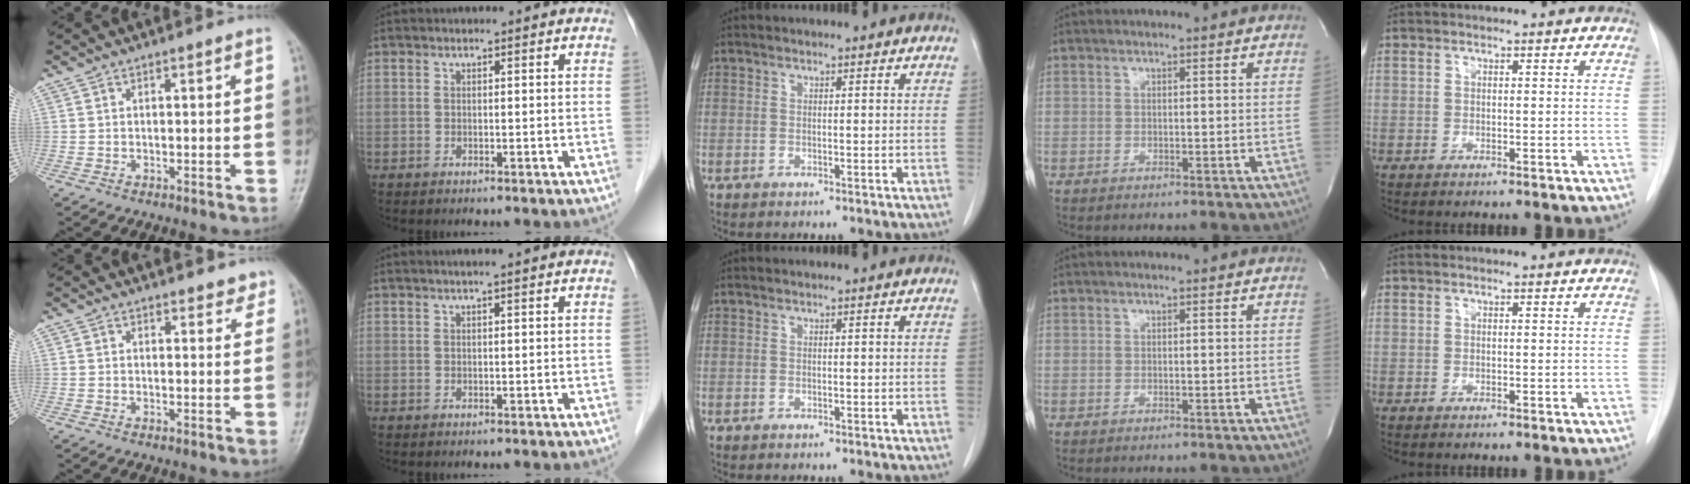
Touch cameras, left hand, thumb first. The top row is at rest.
{"thumb": {"total": 2.8, "force": [2.5, 1.2, 0.6], "torque": [0.015, -0.013, 0.021]}, "index": {"total": 1.8, "force": [1.4, -0.3, 1.2], "torque": [-0.017, 0.010, 0.025]}}